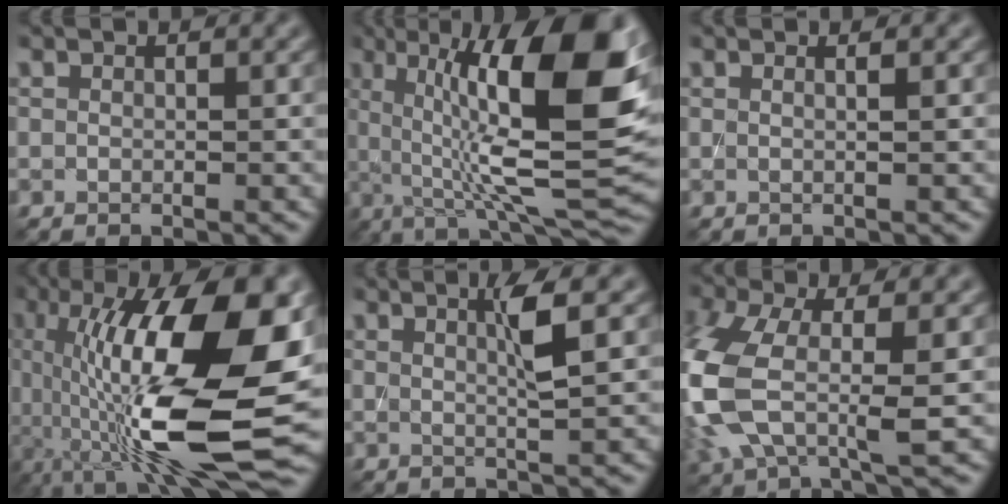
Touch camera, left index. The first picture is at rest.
{"total": 15.4, "force": [3.0, 4.1, 14.5], "torque": [-0.220, 0.001, 0.045]}
{"total": 1.2, "force": [0.4, 0.5, 1.0], "torque": [-0.007, -0.001, -0.006]}
{"total": 15.6, "force": [-0.8, 4.9, 14.8], "torque": [-0.241, 0.002, -0.017]}
{"total": 2.9, "force": [0.9, 0.3, 2.8], "torque": [-0.044, 0.000, 0.014]}
{"total": 9.2, "force": [-1.3, 4.3, 8.0], "torque": [-0.204, -0.007, -0.039]}